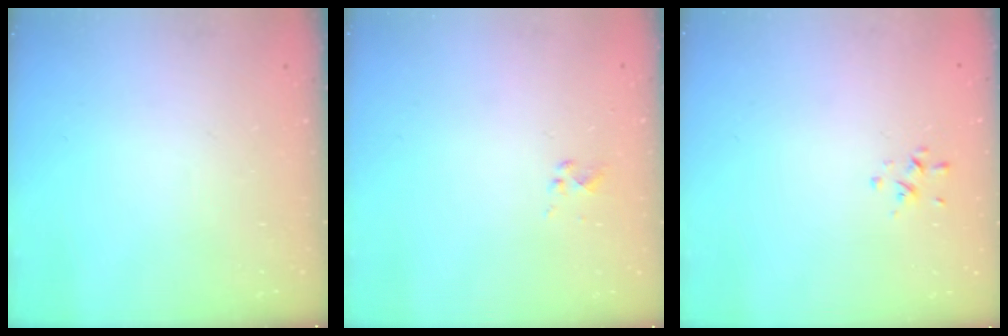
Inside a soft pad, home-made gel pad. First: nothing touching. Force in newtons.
{"total": 0.9, "press": 0.8, "slide": 0.3}
{"total": 0.6, "press": 0.4, "slide": 0.5}